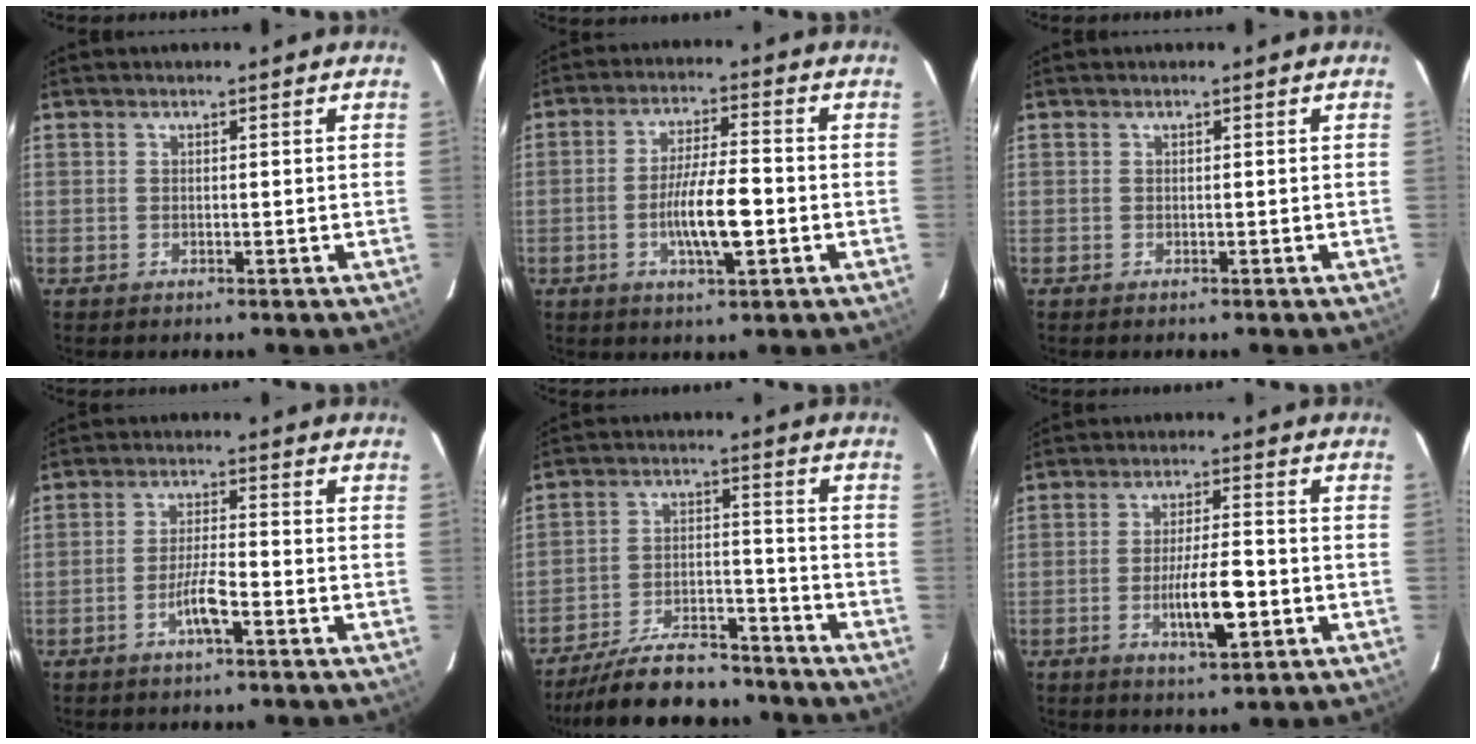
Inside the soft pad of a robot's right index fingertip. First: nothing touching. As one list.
[{"total": 8.3, "force": [-2.1, 1.3, 8.0], "torque": [-0.143, 0.002, -0.039]}, {"total": 0.0}, {"total": 4.7, "force": [-2.3, 0.4, 4.1], "torque": [-0.078, -0.001, -0.045]}, {"total": 13.2, "force": [-11.7, 3.7, 4.9], "torque": [-0.079, 0.012, -0.193]}, {"total": 7.5, "force": [-2.2, 1.2, 7.0], "torque": [-0.121, -0.004, -0.037]}]